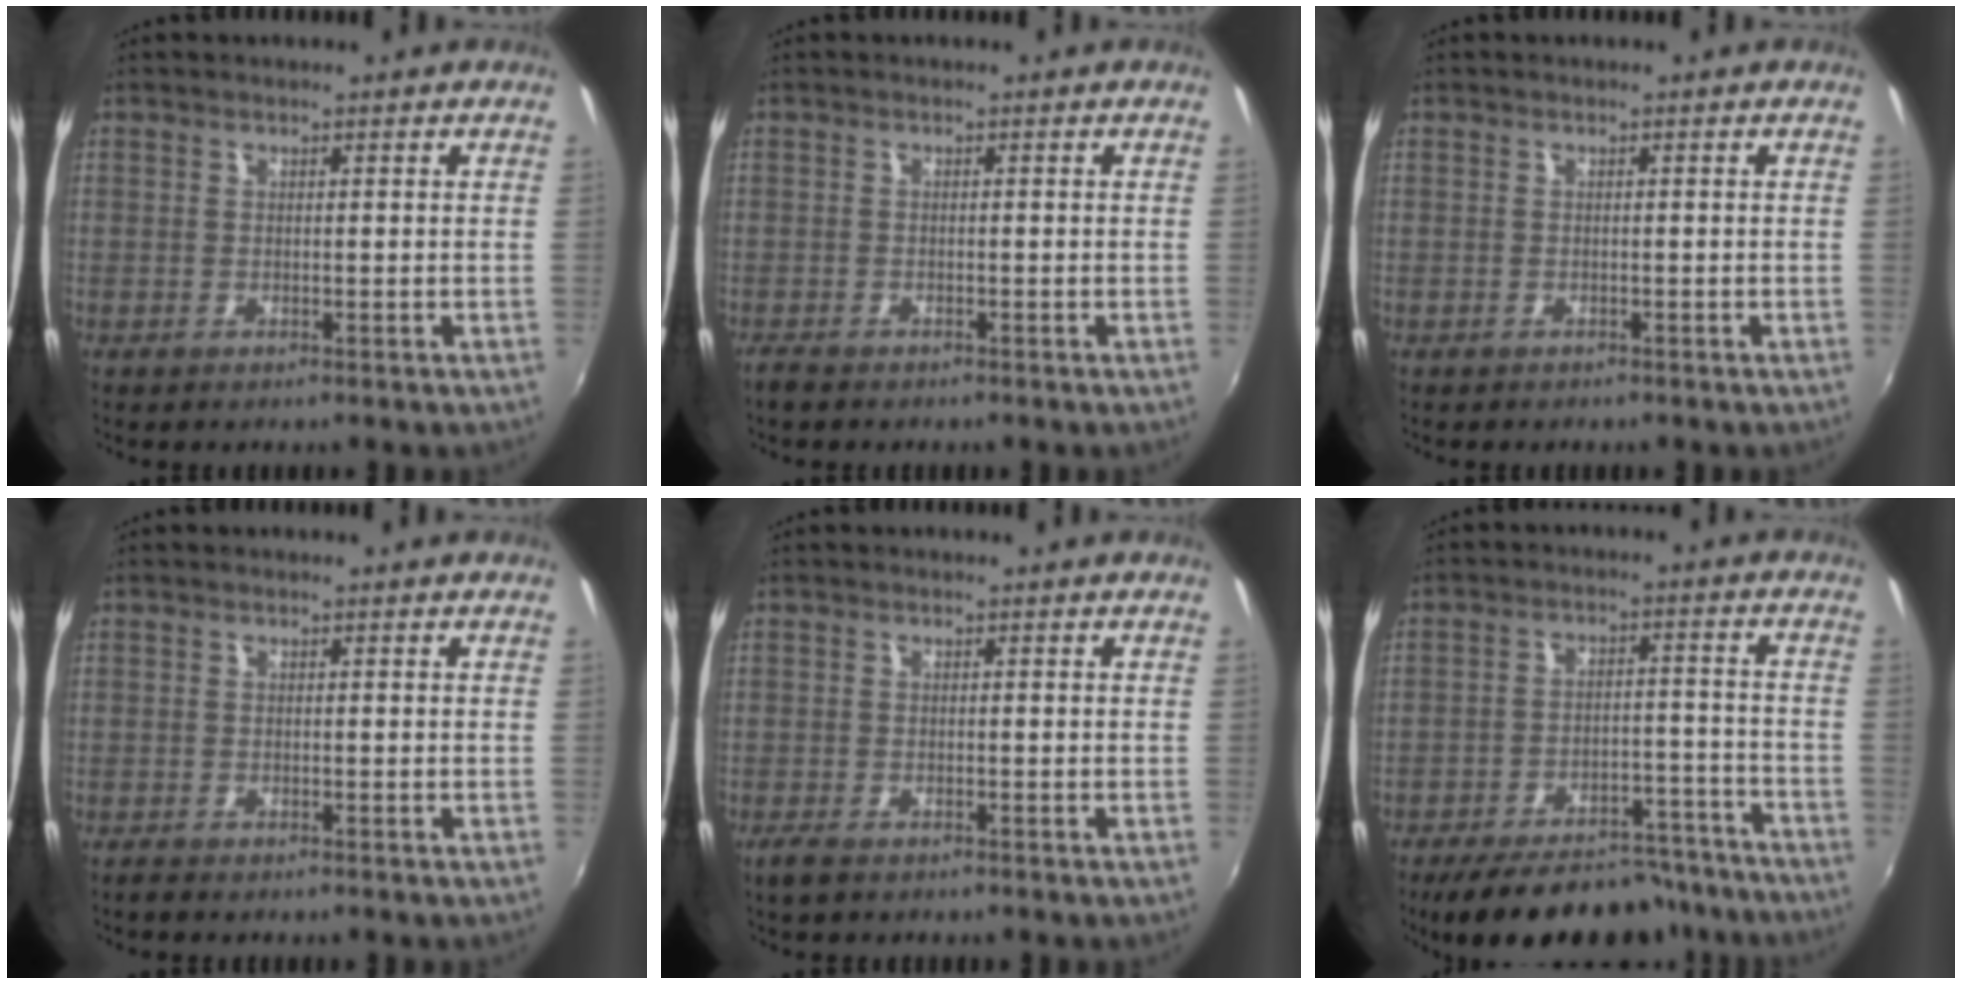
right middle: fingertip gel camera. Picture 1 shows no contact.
{"total": 2.0, "force": [-1.7, 0.6, 0.7], "torque": [-0.020, -0.007, -0.035]}
{"total": 0.7, "force": [-0.6, 0.3, 0.1], "torque": [-0.005, -0.001, -0.008]}
{"total": 1.0, "force": [-1.0, 0.2, 0.2], "torque": [-0.007, -0.005, -0.019]}
{"total": 2.5, "force": [-2.0, 0.8, 1.3], "torque": [-0.032, -0.008, -0.038]}
{"total": 19.8, "force": [-17.1, 6.5, 7.7], "torque": [-0.140, 0.015, -0.221]}